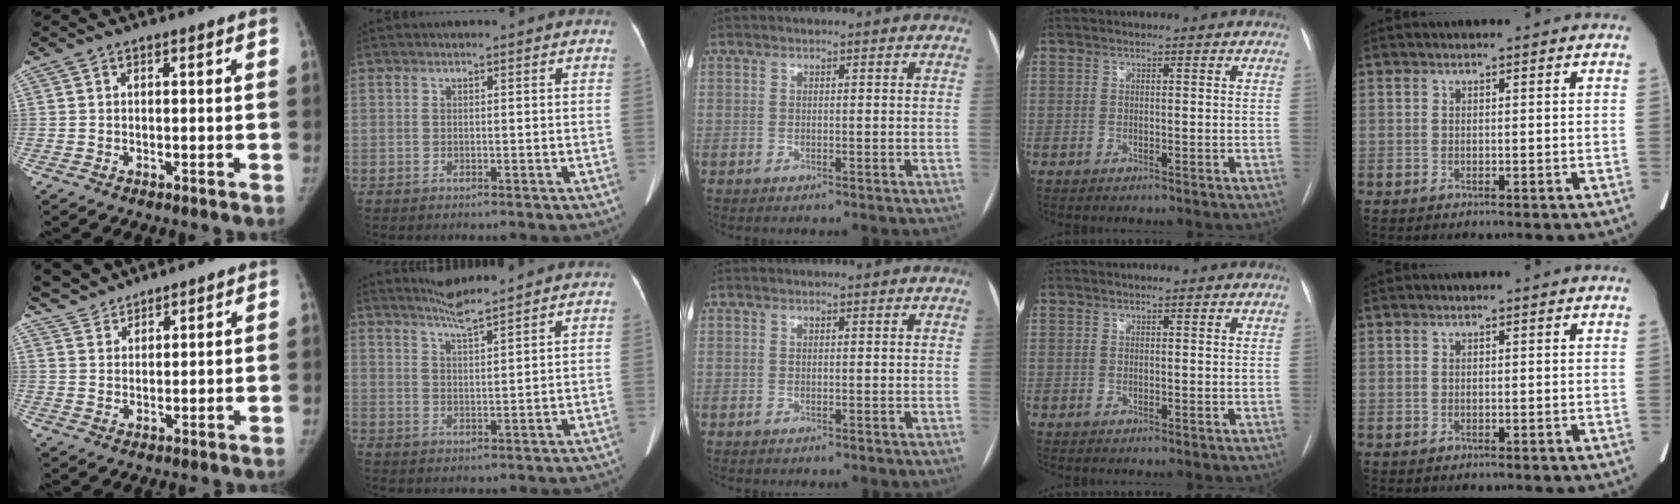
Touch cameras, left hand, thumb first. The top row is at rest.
{"thumb": {"total": 4.6, "force": [4.5, 1.2, 0.1], "torque": [0.005, -0.013, 0.091]}, "index": {"total": 4.3, "force": [4.0, -0.7, 1.6], "torque": [-0.036, -0.001, 0.077]}}